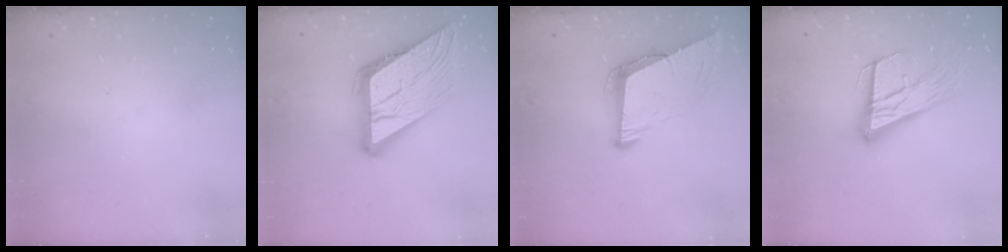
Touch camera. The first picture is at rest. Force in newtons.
{"total": 18.6, "press": 18.5, "slide": 2.0}
{"total": 9.1, "press": 8.4, "slide": 3.5}
{"total": 20.1, "press": 19.8, "slide": 3.8}